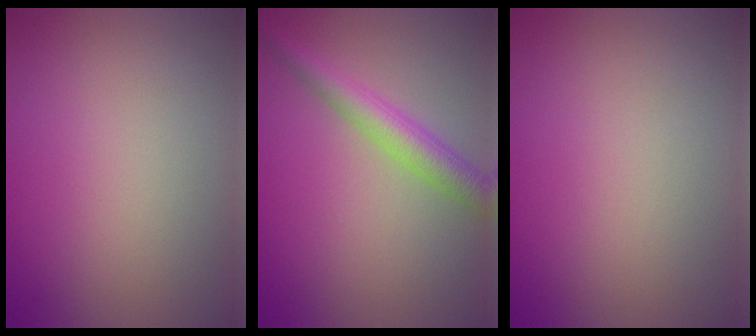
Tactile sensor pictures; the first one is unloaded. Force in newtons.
{"total": 3.8, "press": 3.8, "slide": 0.0}
{"total": 0.0}